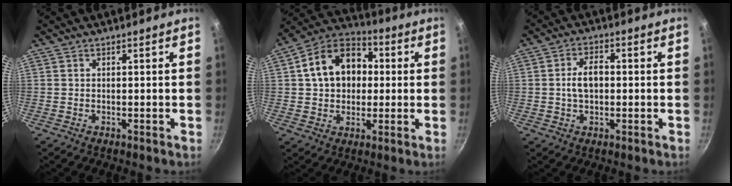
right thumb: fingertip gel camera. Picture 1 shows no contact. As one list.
[{"total": 15.5, "force": [2.4, 11.7, 9.9], "torque": [-0.135, 0.031, 0.025]}, {"total": 5.6, "force": [-0.1, 3.4, 4.5], "torque": [-0.066, 0.013, -0.006]}]